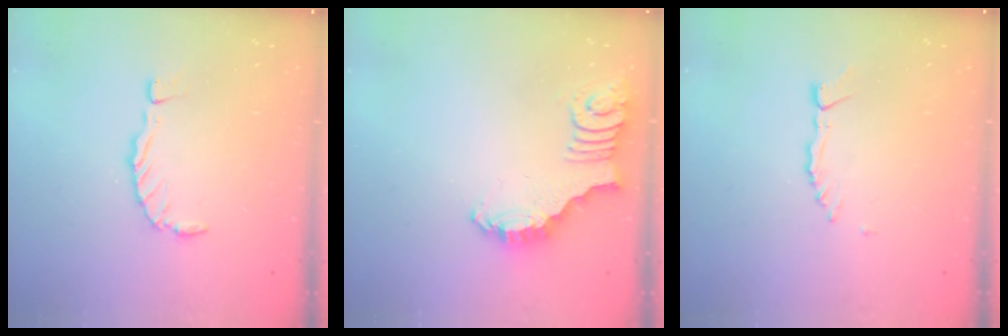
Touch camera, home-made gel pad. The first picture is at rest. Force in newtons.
{"total": 2.5, "press": 2.5, "slide": 0.5}
{"total": 1.7, "press": 1.7, "slide": 0.2}